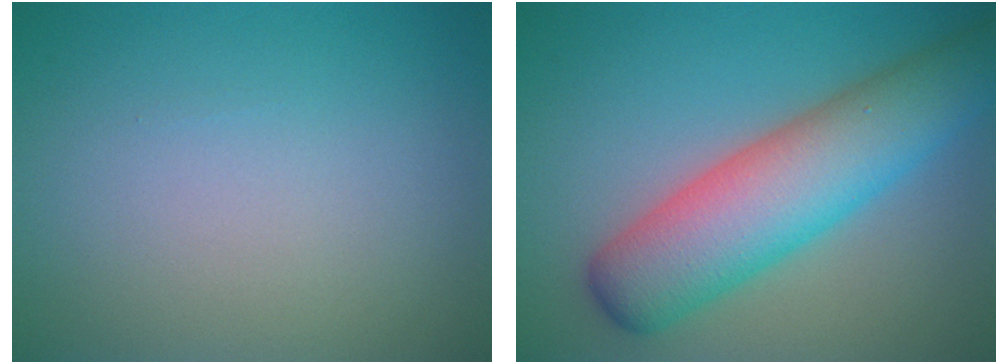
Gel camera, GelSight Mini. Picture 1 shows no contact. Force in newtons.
{"total": 8.6, "press": 8.6, "slide": 0.3}